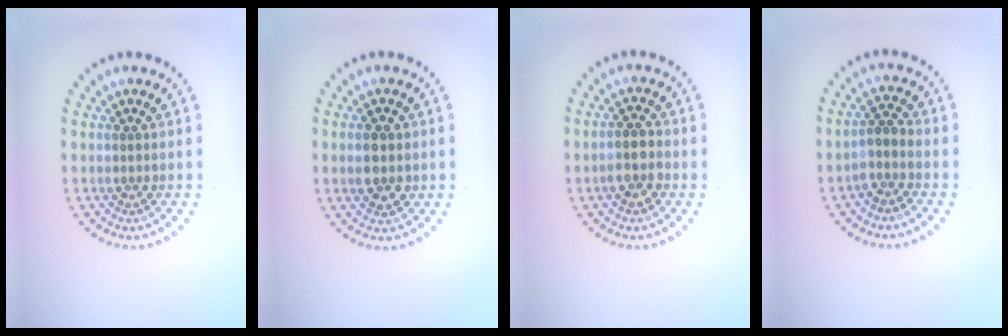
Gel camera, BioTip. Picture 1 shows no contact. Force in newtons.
{"total": 3.6, "press": 3.6, "slide": 0.2}
{"total": 2.6, "press": 2.4, "slide": 1.0}
{"total": 2.0, "press": 1.5, "slide": 1.3}